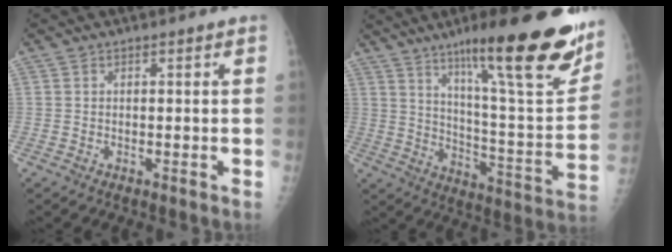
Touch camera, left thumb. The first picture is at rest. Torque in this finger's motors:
{"motor_torque": [1.23, 0.09, 1.42, -1.36, 0.23]}